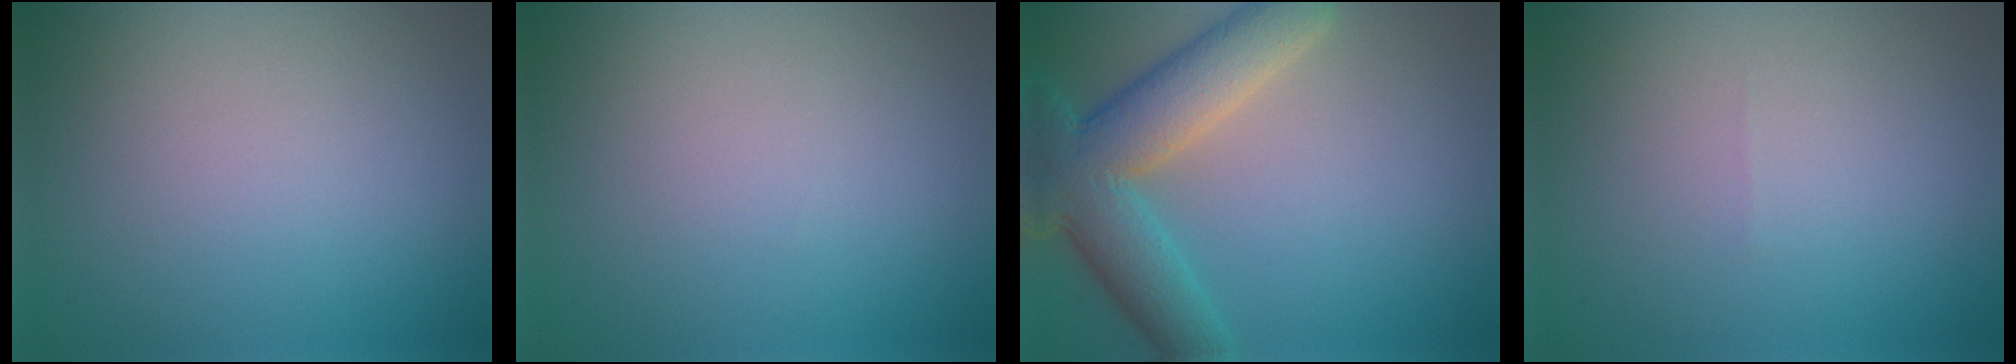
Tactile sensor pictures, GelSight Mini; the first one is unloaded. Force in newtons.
{"total": 0.0}
{"total": 9.0, "press": 9.0, "slide": 0.6}
{"total": 0.0}